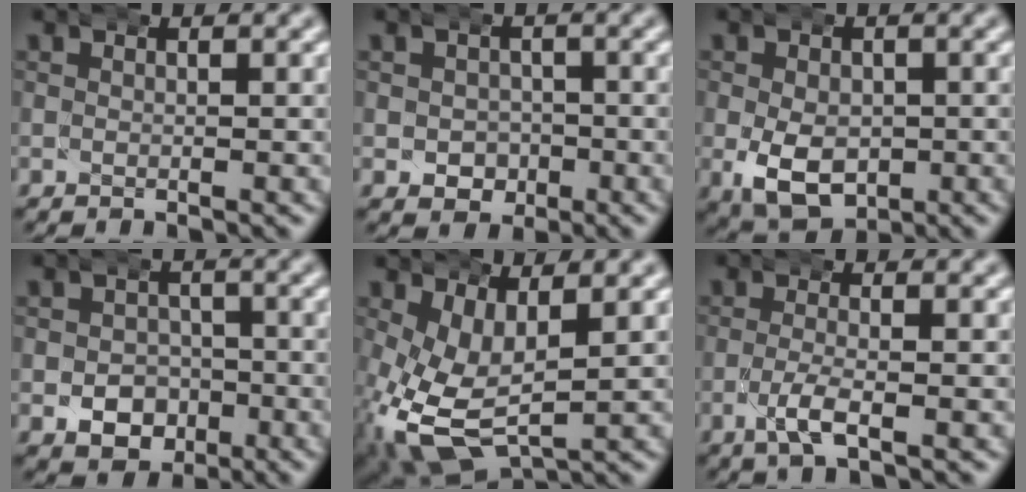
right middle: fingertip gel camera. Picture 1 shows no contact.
{"total": 3.4, "force": [-1.2, 3.0, 1.0], "torque": [-0.011, -0.011, -0.014]}
{"total": 7.8, "force": [-2.5, 6.1, 4.3], "torque": [-0.097, -0.039, -0.022]}
{"total": 5.5, "force": [-2.4, 4.6, 1.6], "torque": [-0.010, -0.017, -0.037]}
{"total": 8.7, "force": [-2.9, 6.3, 5.3], "torque": [-0.149, -0.059, -0.026]}
{"total": 2.7, "force": [-1.5, 0.7, 2.2], "torque": [-0.058, -0.010, -0.023]}